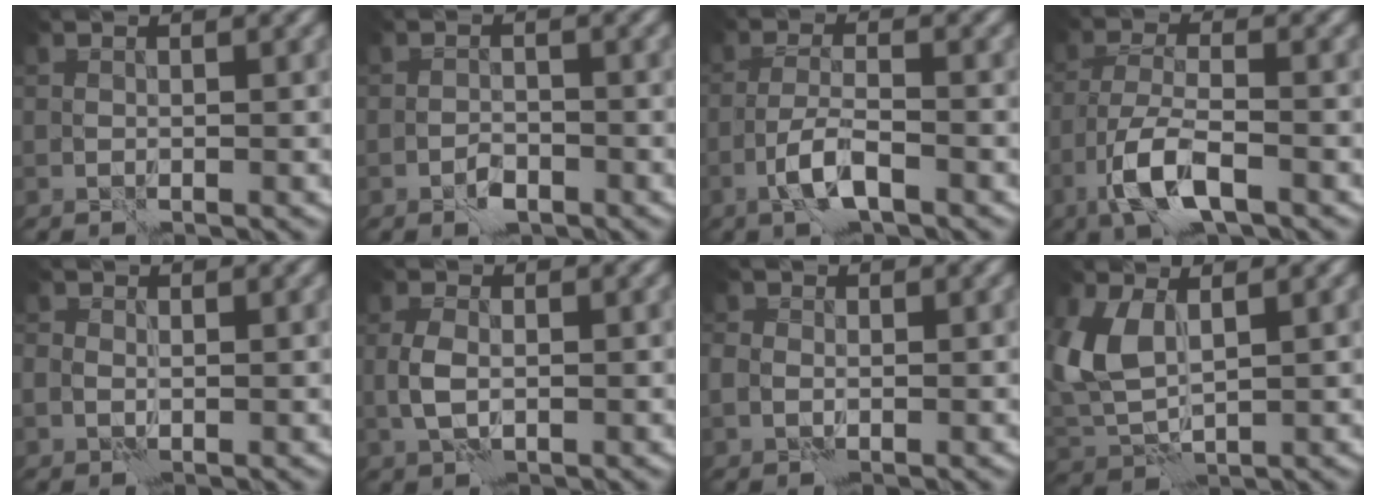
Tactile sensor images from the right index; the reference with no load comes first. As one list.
[{"total": 1.4, "force": [-0.9, 0.6, 0.8], "torque": [-0.011, 0.001, -0.018]}, {"total": 3.2, "force": [-1.8, 0.6, 2.6], "torque": [-0.054, 0.005, -0.041]}, {"total": 5.4, "force": [-3.0, 1.6, 4.2], "torque": [-0.084, -0.002, -0.063]}, {"total": 1.4, "force": [0.3, 1.1, 0.8], "torque": [-0.005, 0.000, 0.002]}, {"total": 2.0, "force": [0.0, 1.2, 1.7], "torque": [-0.040, -0.001, -0.002]}, {"total": 2.0, "force": [0.1, 1.7, 1.1], "torque": [-0.016, 0.001, -0.005]}, {"total": 5.4, "force": [1.7, 3.0, 4.2], "torque": [-0.110, 0.000, 0.035]}]